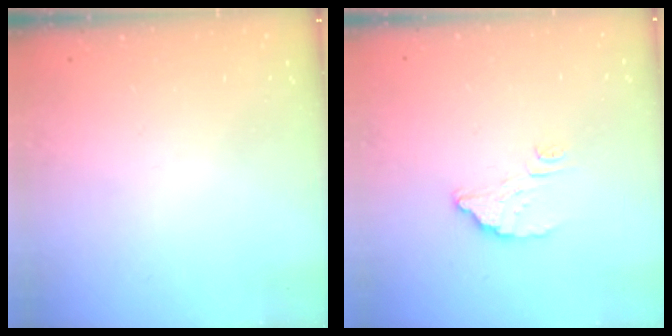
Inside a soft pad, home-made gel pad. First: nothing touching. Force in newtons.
{"total": 3.9, "press": 3.9, "slide": 0.3}